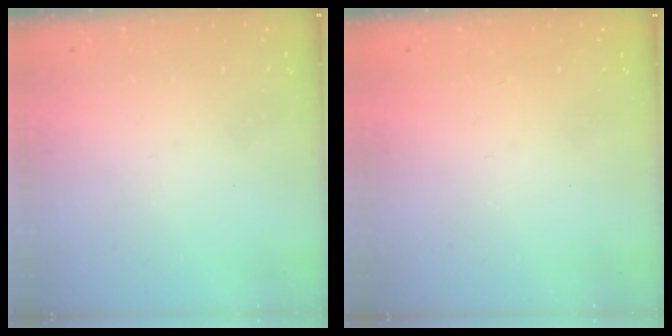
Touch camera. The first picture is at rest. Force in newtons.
{"total": 1.0, "press": 0.9, "slide": 0.3}